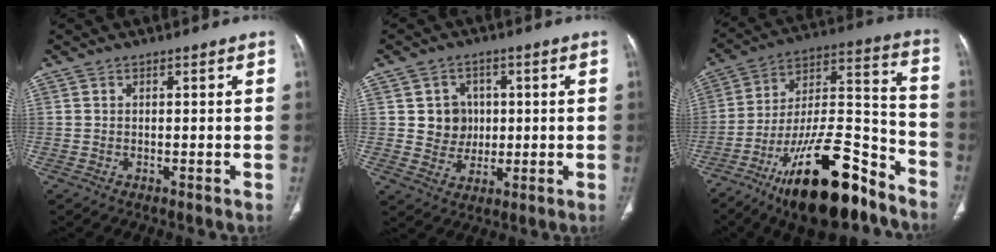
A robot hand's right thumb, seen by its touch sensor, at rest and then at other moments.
{"total": 6.3, "force": [1.0, 6.0, 1.8], "torque": [0.005, 0.003, 0.018]}
{"total": 25.5, "force": [-16.5, 8.4, 17.6], "torque": [-0.264, 0.087, -0.271]}